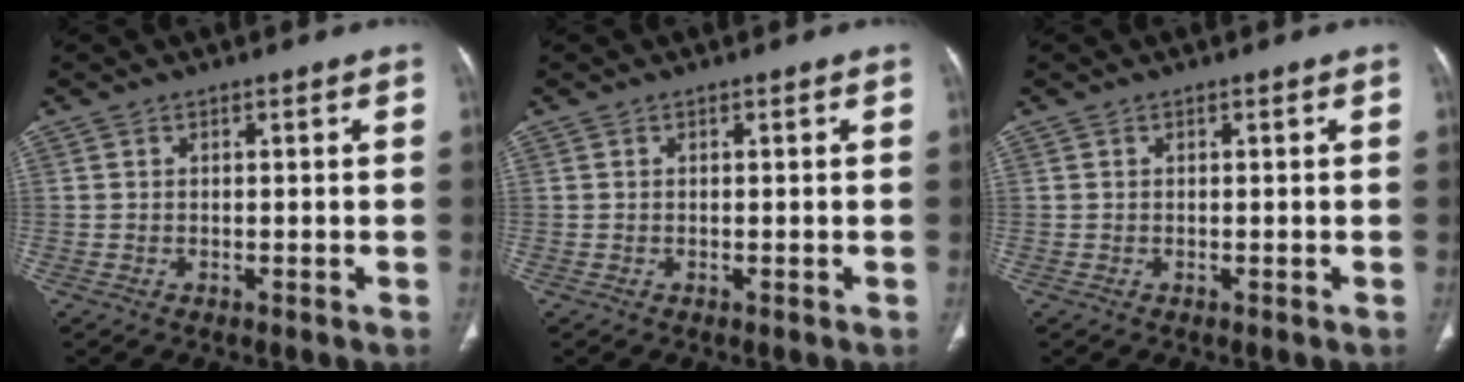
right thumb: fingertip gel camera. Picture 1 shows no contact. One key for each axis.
{"total": 0.0}
{"total": 0.0}